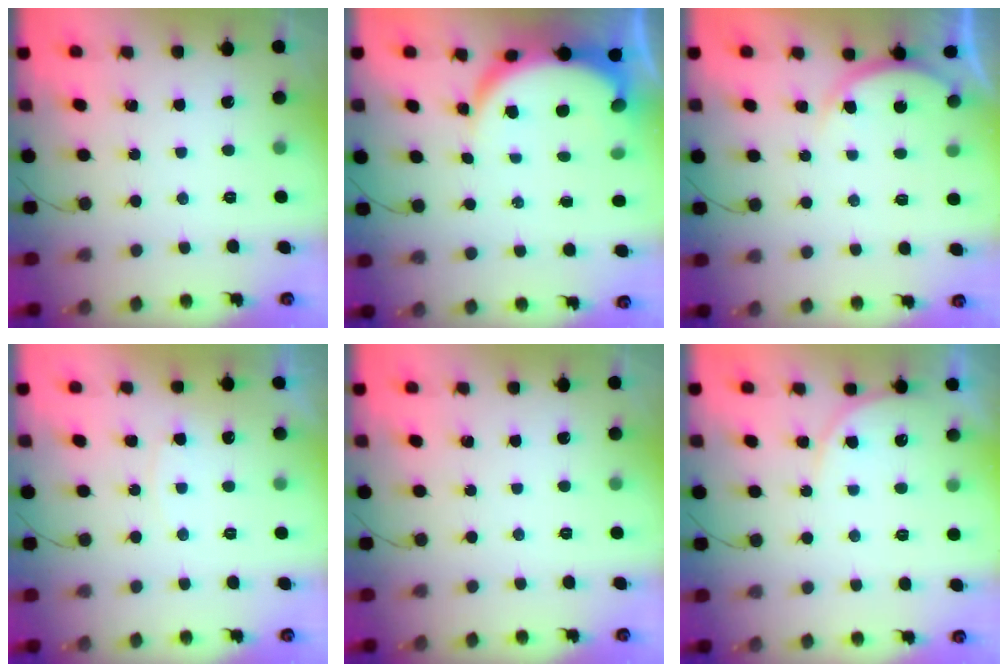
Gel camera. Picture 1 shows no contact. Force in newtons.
{"total": 8.1, "press": 8.0, "slide": 0.9}
{"total": 4.6, "press": 4.5, "slide": 0.4}
{"total": 4.6, "press": 4.6, "slide": 0.3}
{"total": 0.0}
{"total": 5.5, "press": 5.5, "slide": 0.4}